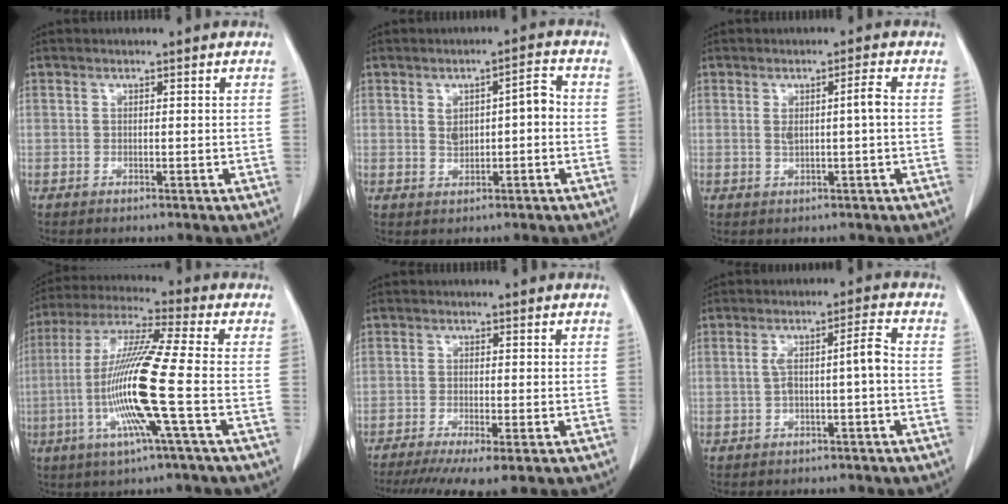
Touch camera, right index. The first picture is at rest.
{"total": 5.0, "force": [0.3, 1.9, 4.6], "torque": [-0.075, 0.022, 0.010]}
{"total": 3.2, "force": [0.3, -0.1, 3.2], "torque": [-0.057, 0.003, 0.009]}
{"total": 15.0, "force": [-3.3, -1.1, 14.6], "torque": [-0.298, -0.009, -0.077]}
{"total": 8.3, "force": [-5.9, 0.8, 5.8], "torque": [-0.087, -0.019, -0.095]}
{"total": 4.7, "force": [-0.6, 0.3, 4.6], "torque": [-0.083, 0.024, -0.004]}